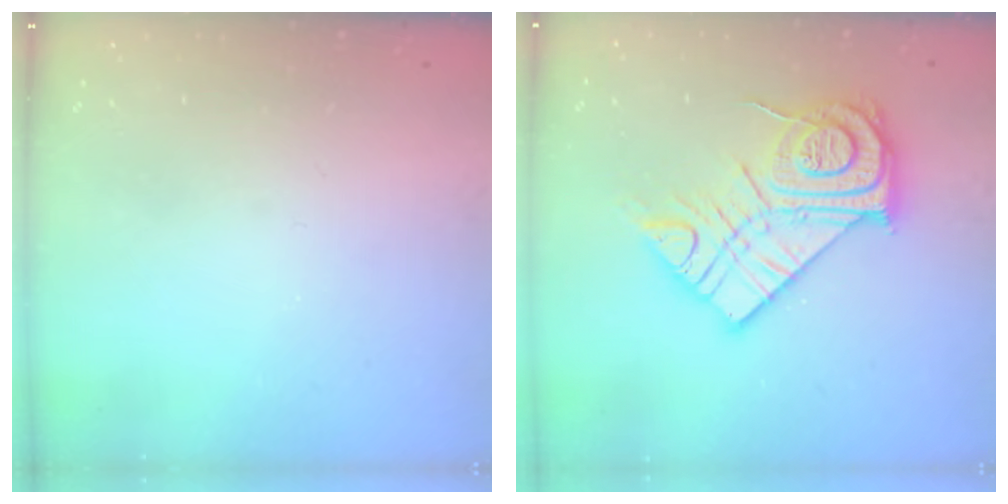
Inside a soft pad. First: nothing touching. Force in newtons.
{"total": 18.5, "press": 18.4, "slide": 1.5}